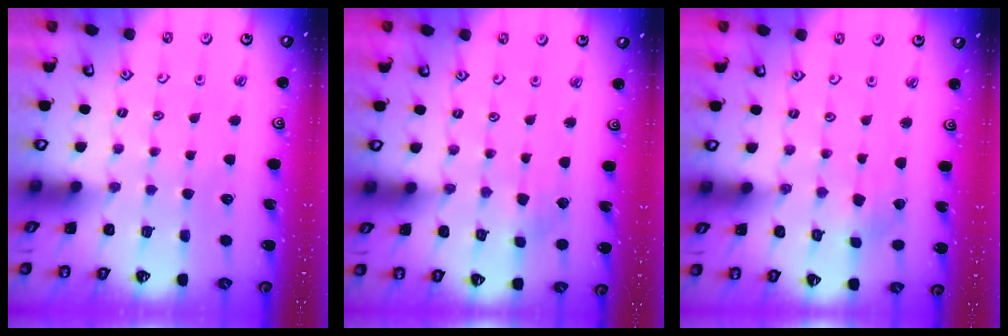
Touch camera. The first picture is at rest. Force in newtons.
{"total": 2.6, "press": 2.6, "slide": 0.5}
{"total": 0.9, "press": 0.9, "slide": 0.2}